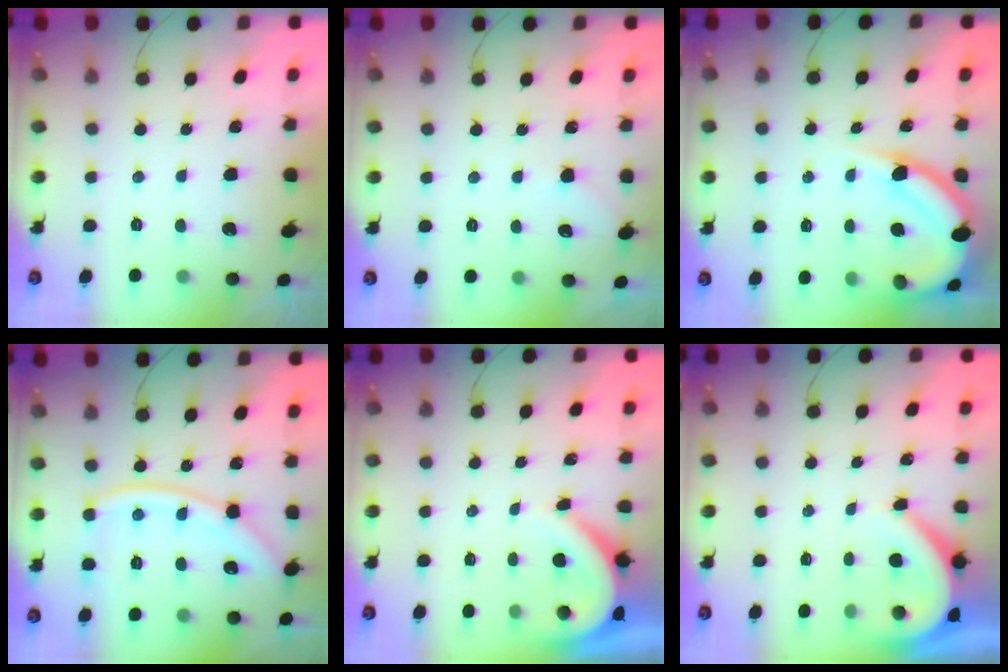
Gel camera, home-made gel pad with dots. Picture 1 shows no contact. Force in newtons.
{"total": 2.2, "press": 2.2, "slide": 0.3}
{"total": 10.7, "press": 10.7, "slide": 0.5}
{"total": 12.3, "press": 12.2, "slide": 1.6}
{"total": 4.3, "press": 4.3, "slide": 0.1}
{"total": 5.1, "press": 5.0, "slide": 0.4}